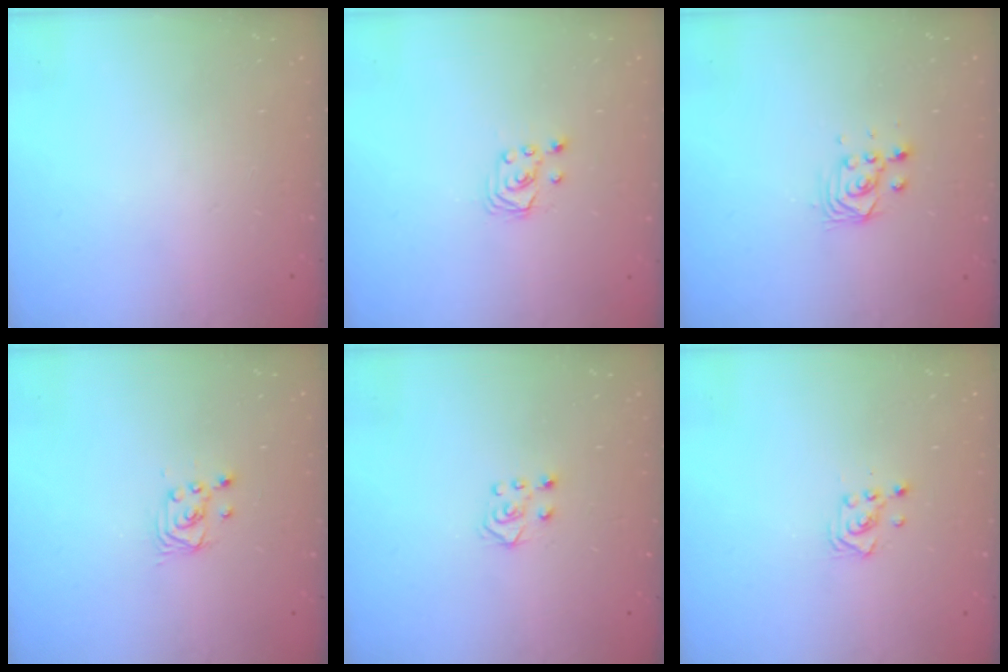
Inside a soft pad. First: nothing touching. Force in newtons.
{"total": 2.6, "press": 2.6, "slide": 0.3}
{"total": 2.8, "press": 2.8, "slide": 0.2}
{"total": 2.5, "press": 2.5, "slide": 0.2}
{"total": 5.2, "press": 5.2, "slide": 0.4}
{"total": 3.1, "press": 3.1, "slide": 0.2}